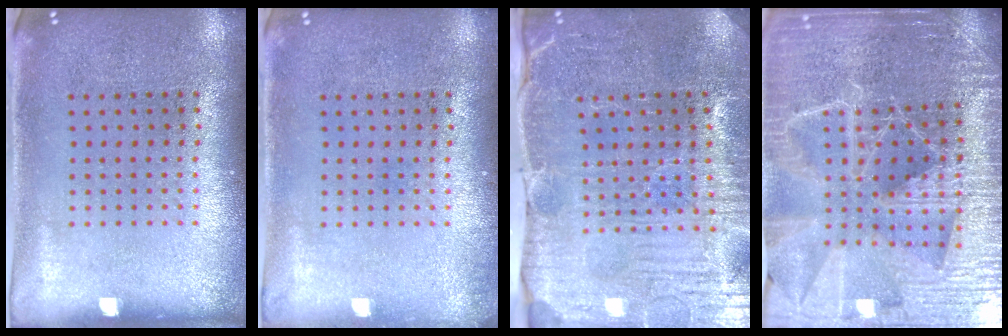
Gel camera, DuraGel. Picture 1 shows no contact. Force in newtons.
{"total": 0.6, "press": 0.6, "slide": 0.1}
{"total": 3.9, "press": 3.8, "slide": 0.5}
{"total": 5.1, "press": 4.7, "slide": 2.1}